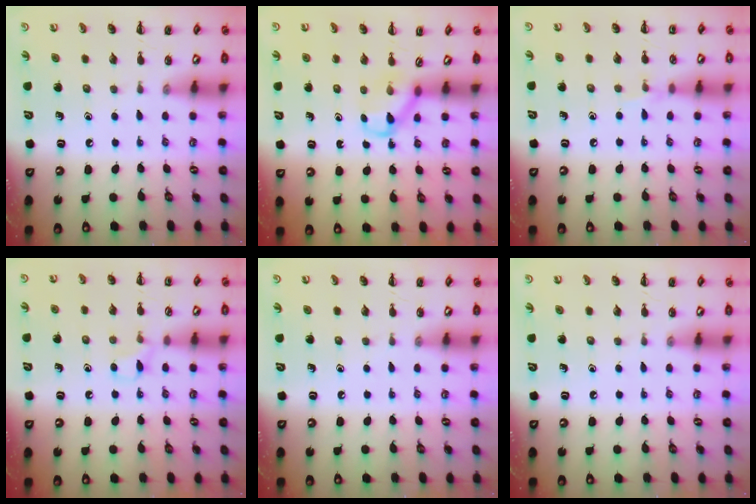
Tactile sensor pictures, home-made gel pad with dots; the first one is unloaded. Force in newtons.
{"total": 3.5, "press": 3.2, "slide": 1.4}
{"total": 4.8, "press": 4.5, "slide": 1.6}
{"total": 5.7, "press": 5.3, "slide": 2.0}
{"total": 0.0}
{"total": 0.0}